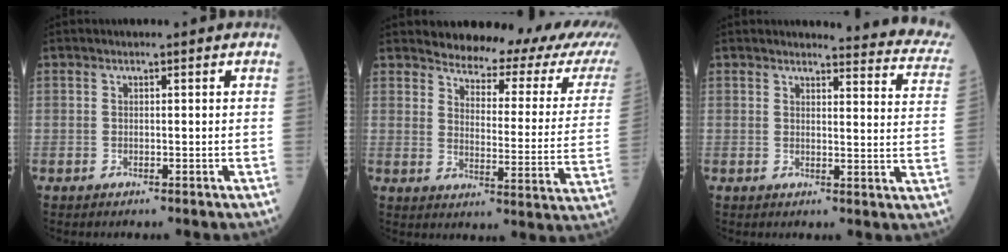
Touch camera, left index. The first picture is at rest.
{"total": 17.3, "force": [15.1, 3.8, 7.6], "torque": [-0.075, -0.042, 0.163]}
{"total": 13.0, "force": [12.8, 1.3, 1.9], "torque": [0.008, -0.093, 0.105]}